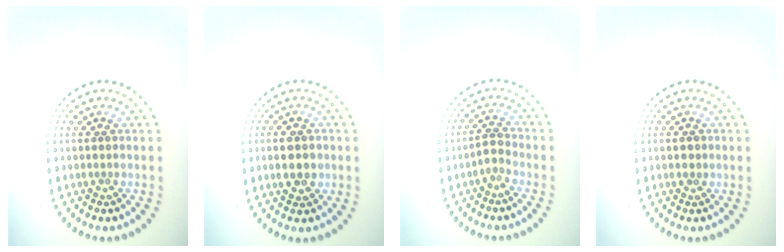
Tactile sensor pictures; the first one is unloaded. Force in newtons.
{"total": 2.9, "press": 2.9, "slide": 0.1}
{"total": 1.2, "press": 1.0, "slide": 0.8}
{"total": 1.0, "press": 0.9, "slide": 0.2}